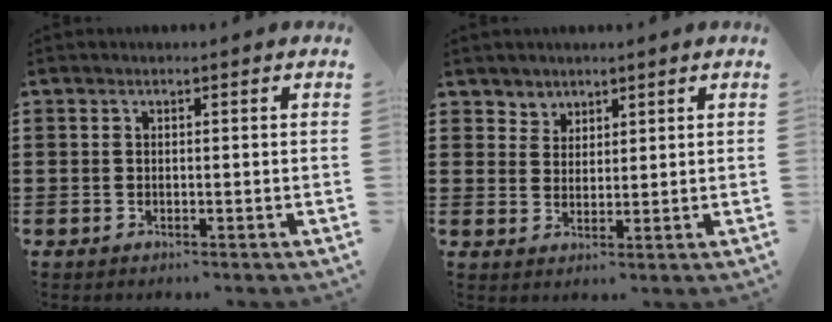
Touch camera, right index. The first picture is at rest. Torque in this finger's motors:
{"motor_torque": [-0.15, -0.03, -0.03, -0.01]}